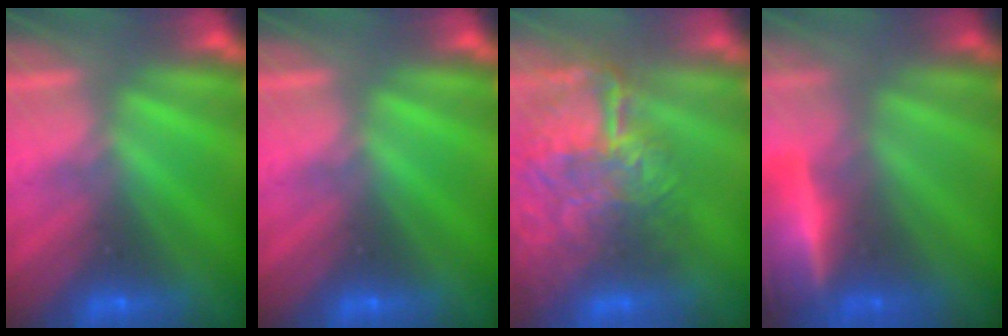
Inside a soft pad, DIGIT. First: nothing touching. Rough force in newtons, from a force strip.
{"total": 0.0}
{"total": 8.6}
{"total": 8.1}